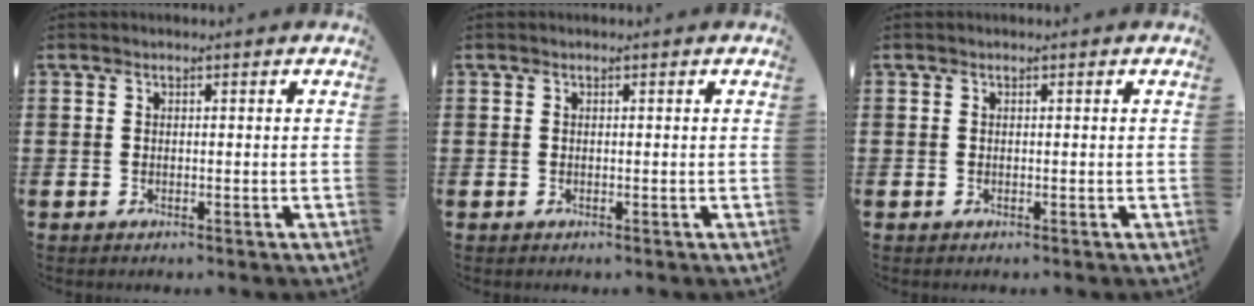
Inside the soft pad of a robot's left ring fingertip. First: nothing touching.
{"total": 0.0}
{"total": 0.0}